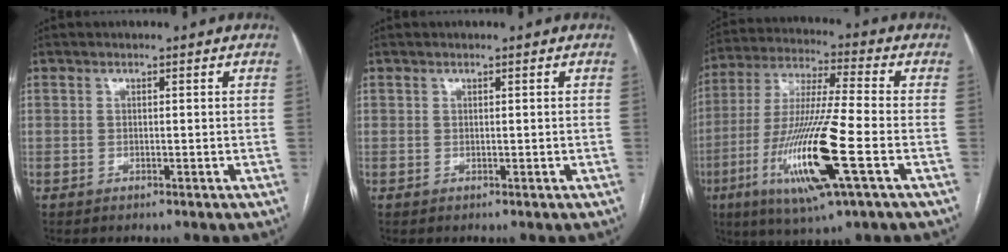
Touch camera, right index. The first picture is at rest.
{"total": 0.0}
{"total": 17.9, "force": [-5.9, 0.7, 16.9], "torque": [-0.349, -0.024, -0.109]}